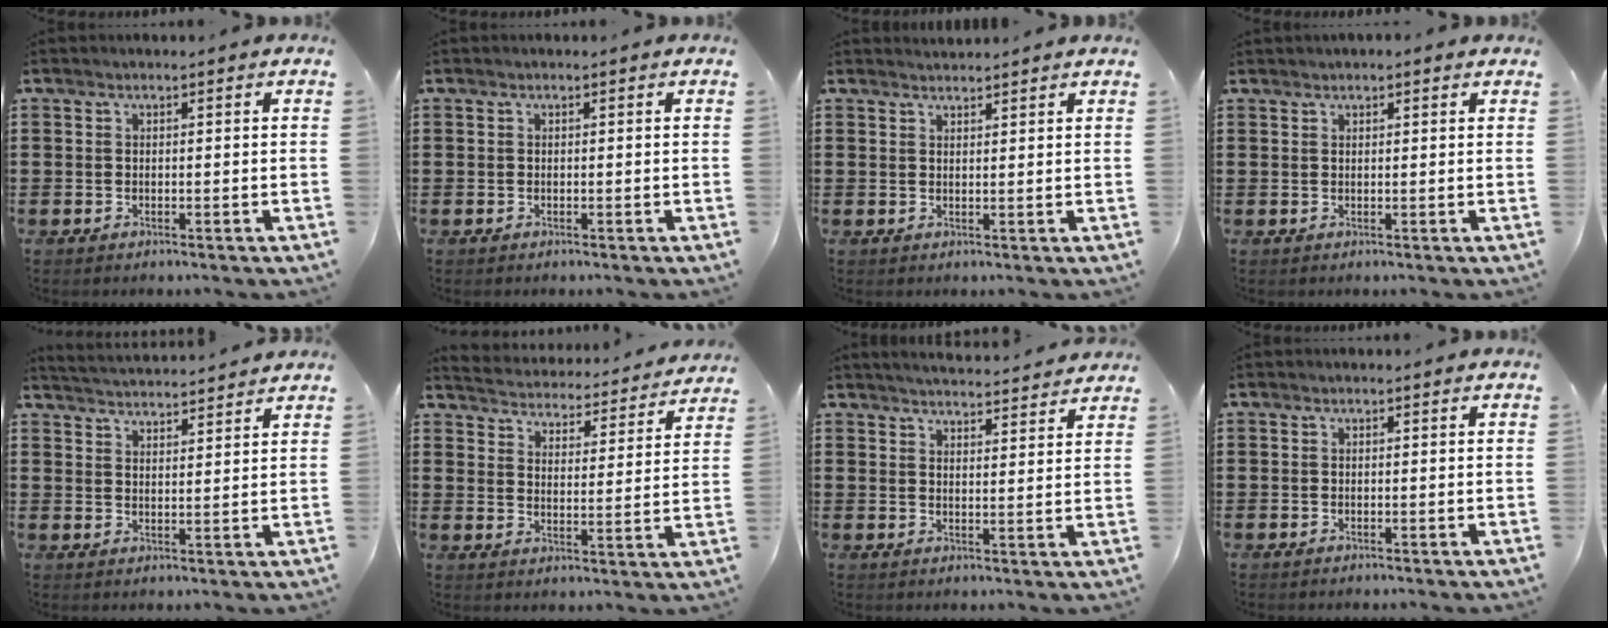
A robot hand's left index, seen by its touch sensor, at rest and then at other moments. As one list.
[{"total": 0.0}, {"total": 1.3, "force": [1.3, -0.1, 0.0], "torque": [-0.002, 0.000, 0.027]}, {"total": 0.8, "force": [0.8, 0.1, 0.3], "torque": [-0.007, 0.000, 0.015]}, {"total": 3.2, "force": [3.1, -0.6, 0.0], "torque": [-0.012, -0.020, 0.054]}, {"total": 4.0, "force": [3.9, -0.4, -0.3], "torque": [-0.020, -0.039, 0.062]}, {"total": 3.6, "force": [3.5, -0.5, 0.4], "torque": [-0.020, -0.023, 0.062]}, {"total": 0.0}]